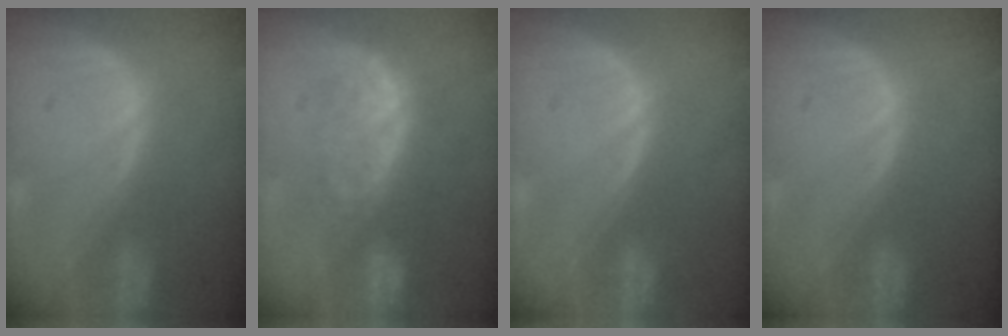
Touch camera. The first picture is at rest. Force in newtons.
{"total": 7.5, "press": 7.3, "slide": 1.7}
{"total": 0.0}
{"total": 0.0}